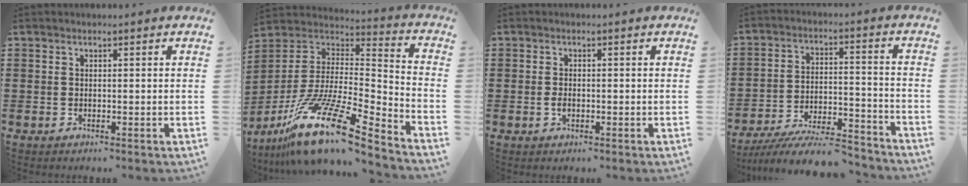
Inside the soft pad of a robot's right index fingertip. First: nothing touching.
{"total": 16.4, "force": [-10.6, 3.1, 12.1], "torque": [-0.244, 0.018, -0.192]}
{"total": 1.2, "force": [-0.3, 0.6, 1.0], "torque": [-0.022, -0.004, -0.005]}
{"total": 9.5, "force": [-8.7, 0.9, 3.6], "torque": [-0.054, 0.020, -0.165]}